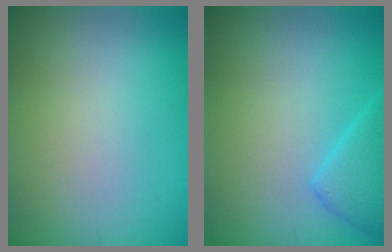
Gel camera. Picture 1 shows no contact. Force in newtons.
{"total": 2.9, "press": 2.9, "slide": 0.2}